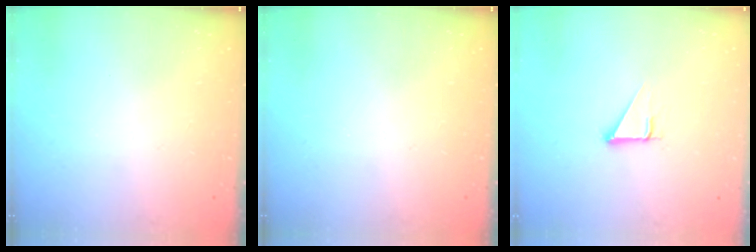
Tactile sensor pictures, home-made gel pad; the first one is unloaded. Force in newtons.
{"total": 0.0}
{"total": 3.0, "press": 3.0, "slide": 0.1}